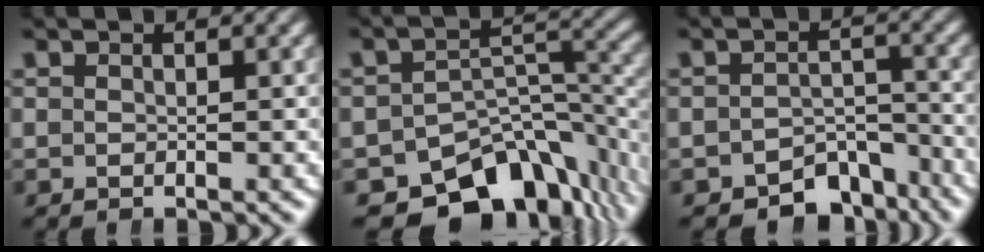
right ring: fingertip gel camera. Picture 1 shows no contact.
{"total": 13.3, "force": [-8.7, 6.6, 7.5], "torque": [-0.093, -0.033, -0.117]}
{"total": 6.9, "force": [-5.8, 3.0, 2.1], "torque": [-0.003, -0.010, -0.090]}